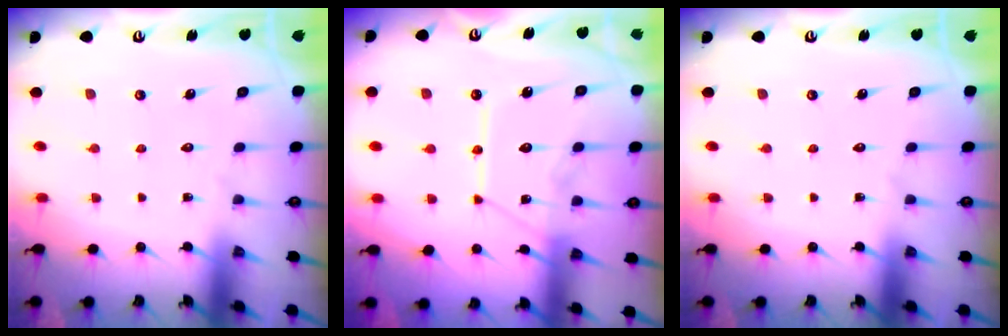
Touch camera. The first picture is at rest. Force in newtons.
{"total": 12.5, "press": 12.4, "slide": 1.1}
{"total": 0.0}